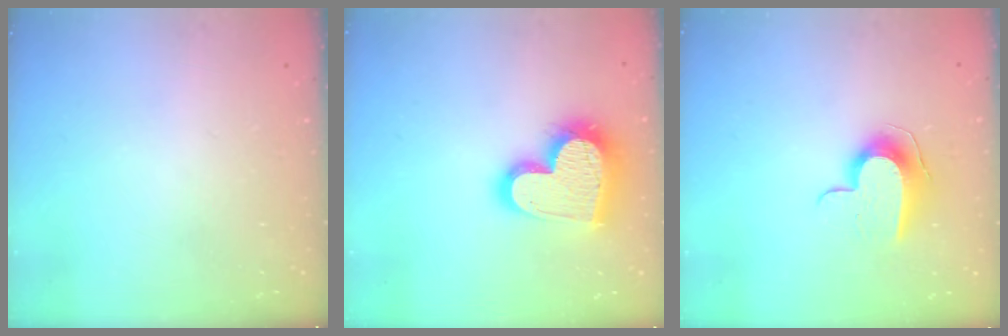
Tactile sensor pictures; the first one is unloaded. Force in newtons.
{"total": 20.6, "press": 20.5, "slide": 1.8}
{"total": 9.5, "press": 9.5, "slide": 0.5}